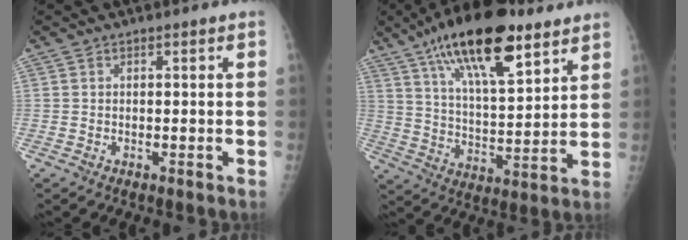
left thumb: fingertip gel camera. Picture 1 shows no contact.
{"total": 20.9, "force": [12.5, 7.4, 15.1], "torque": [-0.233, -0.044, 0.213]}